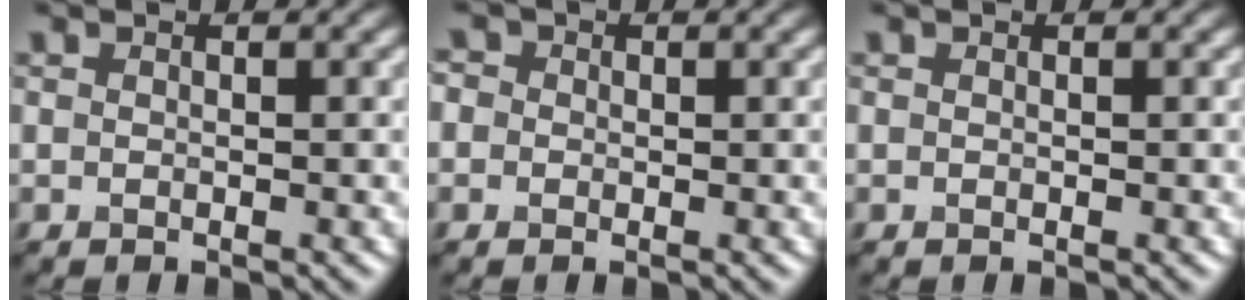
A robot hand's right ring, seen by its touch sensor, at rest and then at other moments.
{"total": 0.7, "force": [0.2, 0.7, -0.2], "torque": [-0.004, 0.012, 0.000]}
{"total": 0.0}